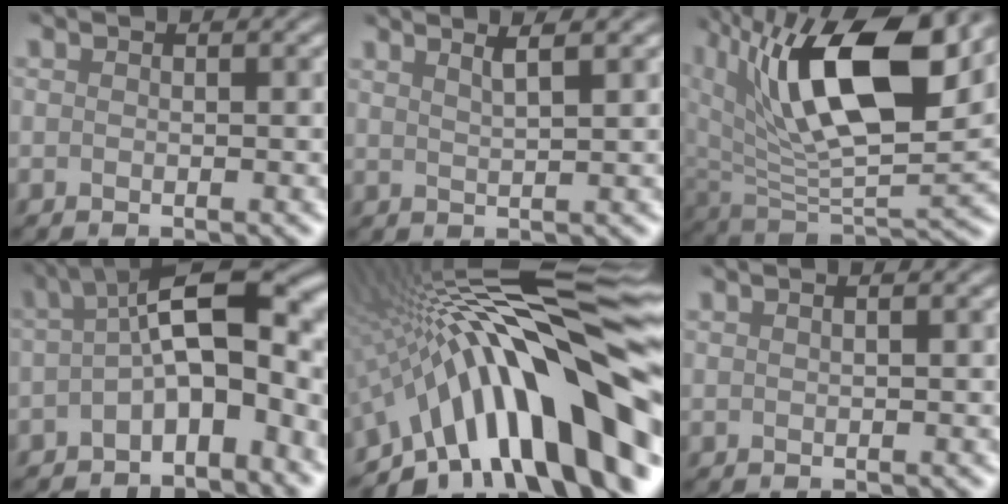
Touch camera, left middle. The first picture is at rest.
{"total": 2.7, "force": [2.3, 0.6, 1.4], "torque": [-0.003, 0.018, 0.006]}
{"total": 12.8, "force": [6.5, 5.9, 9.3], "torque": [-0.175, 0.000, 0.118]}
{"total": 9.9, "force": [-1.1, 3.8, 9.0], "torque": [-0.136, 0.019, -0.030]}
{"total": 16.6, "force": [-3.0, 4.6, 15.6], "torque": [-0.221, 0.046, -0.068]}
{"total": 1.7, "force": [1.2, 0.7, 0.9], "torque": [0.004, 0.002, -0.002]}